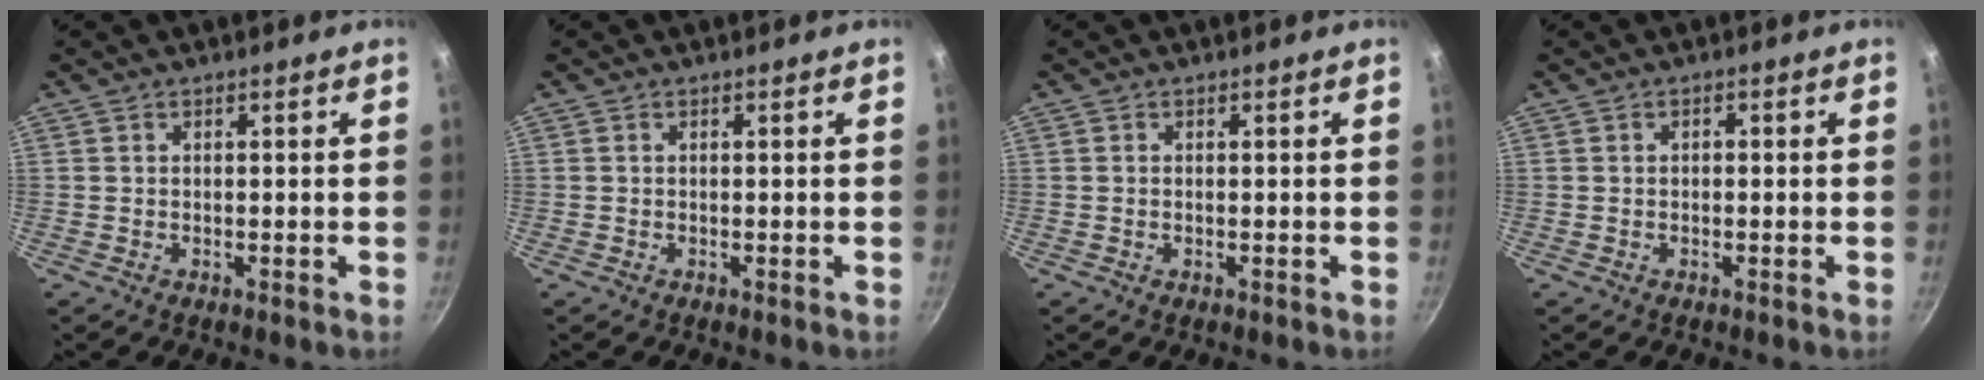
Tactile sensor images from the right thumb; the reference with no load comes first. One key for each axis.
{"total": 0.0}
{"total": 0.0}
{"total": 0.9, "fx": 0.0, "fy": 0.6, "fz": 0.7, "tx": -0.006, "ty": 0.004, "tz": 0.000}